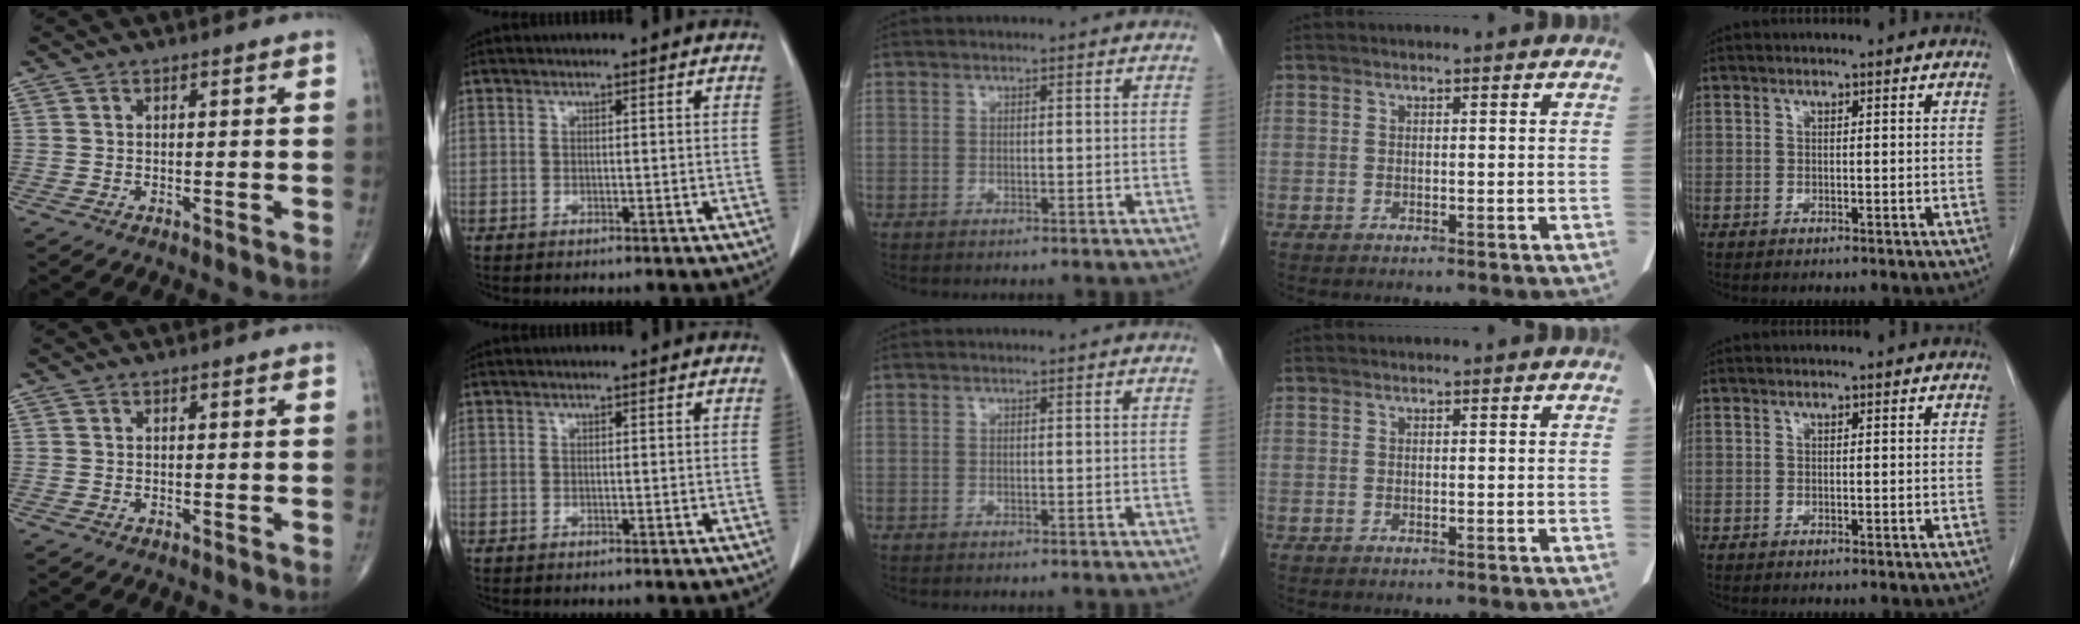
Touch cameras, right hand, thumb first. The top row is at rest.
{}